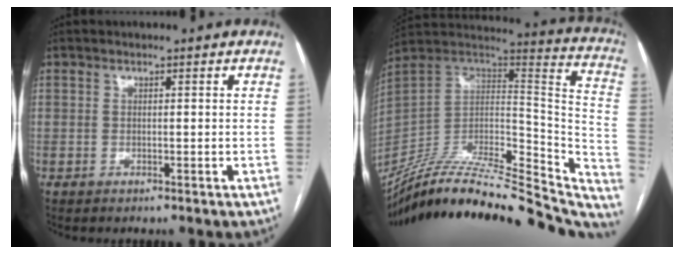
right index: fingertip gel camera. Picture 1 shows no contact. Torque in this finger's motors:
{"motor_torque": [-1.05, -1.09, -1.05, -0.21]}